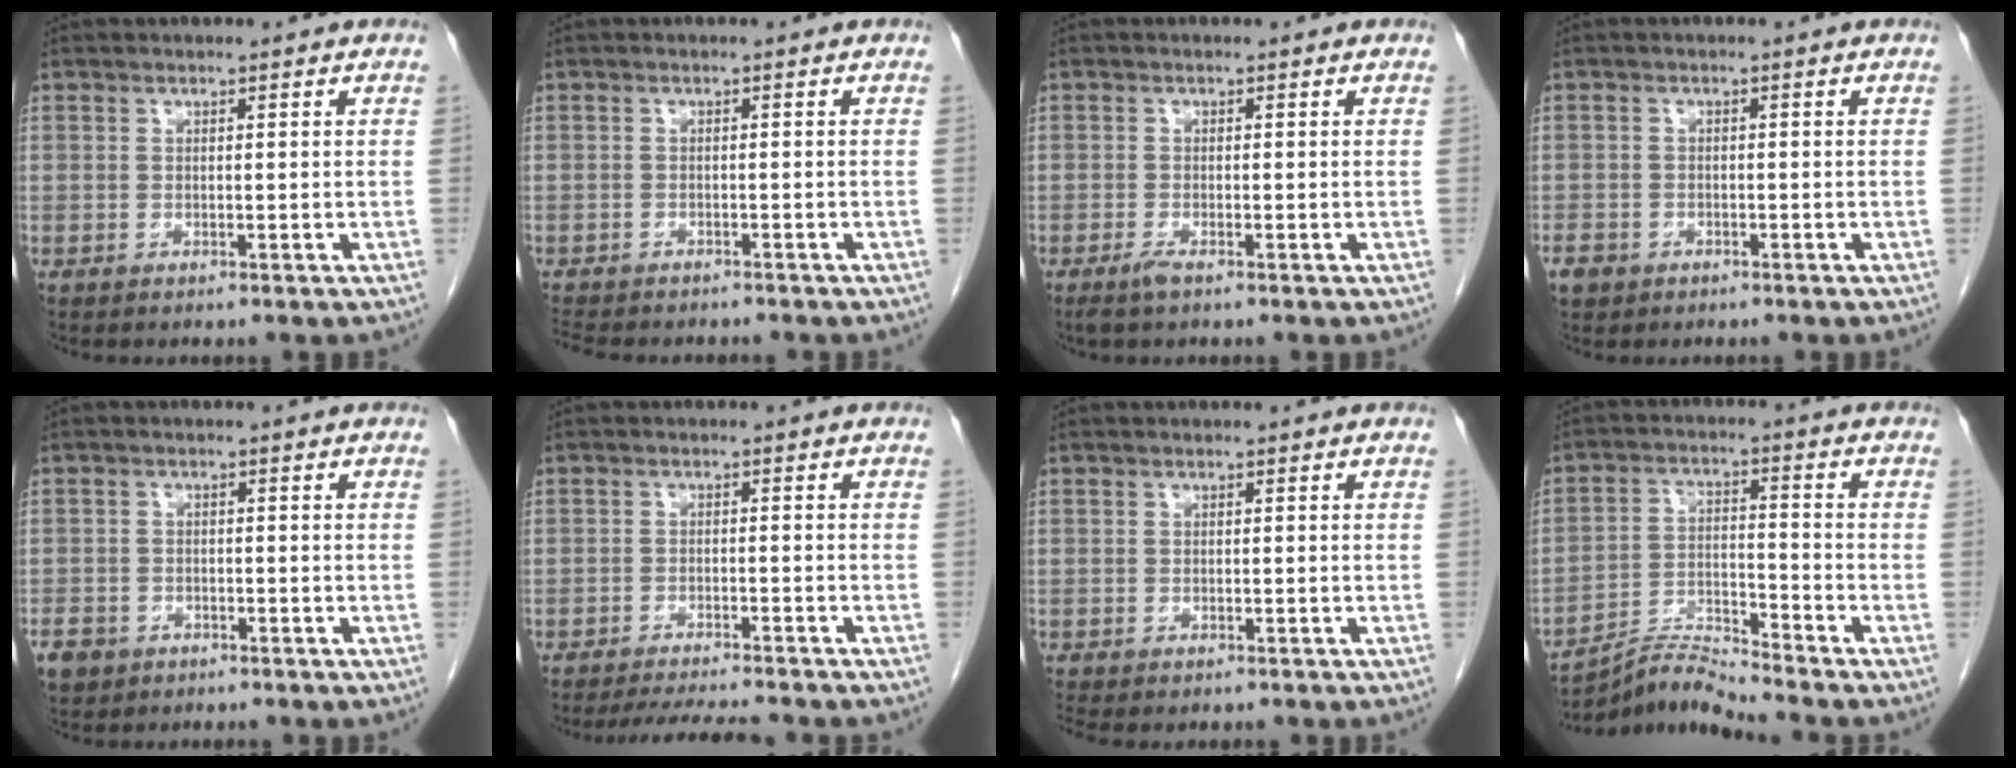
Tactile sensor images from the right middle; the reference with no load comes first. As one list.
[{"total": 8.5, "force": [-7.6, 2.1, 3.3], "torque": [-0.058, -0.007, -0.106]}, {"total": 1.5, "force": [-1.1, 0.1, 1.0], "torque": [-0.025, -0.004, -0.023]}, {"total": 2.6, "force": [-1.8, 1.7, 0.7], "torque": [-0.020, 0.003, -0.029]}, {"total": 4.2, "force": [-2.8, 3.0, 0.9], "torque": [-0.022, 0.004, -0.046]}, {"total": 7.6, "force": [-7.1, 0.0, 2.8], "torque": [-0.044, -0.014, -0.109]}, {"total": 2.7, "force": [-2.4, 0.7, 1.1], "torque": [-0.018, -0.009, -0.031]}, {"total": 7.0, "force": [-6.8, -1.9, 0.4], "torque": [-0.020, 0.003, -0.125]}]